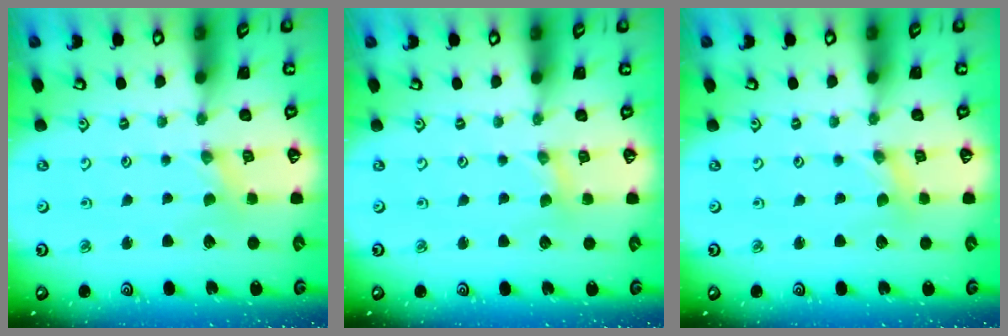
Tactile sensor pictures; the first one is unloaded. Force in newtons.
{"total": 0.8, "press": 0.8, "slide": 0.2}
{"total": 0.0}